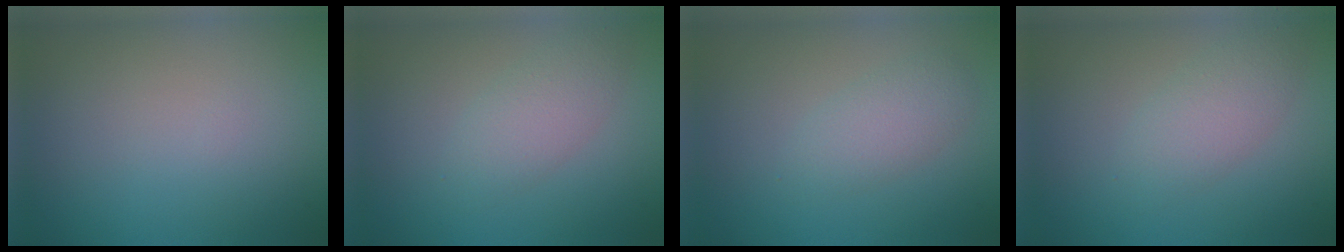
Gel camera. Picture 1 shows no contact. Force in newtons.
{"total": 2.7, "press": 2.7, "slide": 0.1}
{"total": 2.4, "press": 2.4, "slide": 0.2}
{"total": 2.7, "press": 2.7, "slide": 0.0}